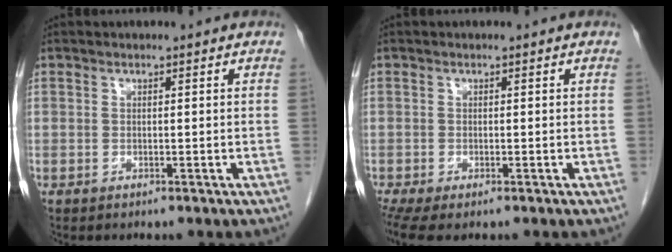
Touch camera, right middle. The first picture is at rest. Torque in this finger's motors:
{"motor_torque": [1.14, -0.98, 0.26, 0.10]}